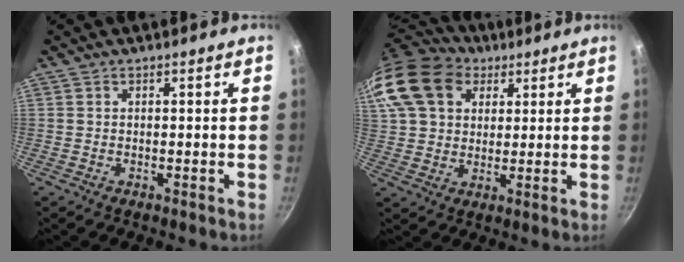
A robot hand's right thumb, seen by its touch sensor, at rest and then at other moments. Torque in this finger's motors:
{"motor_torque": [-0.75, 1.33, 0.29, -0.06, 0.36]}